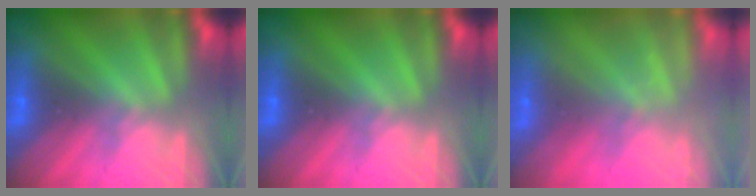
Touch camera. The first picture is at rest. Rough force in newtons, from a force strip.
{"total": 0.0}
{"total": 2.2}